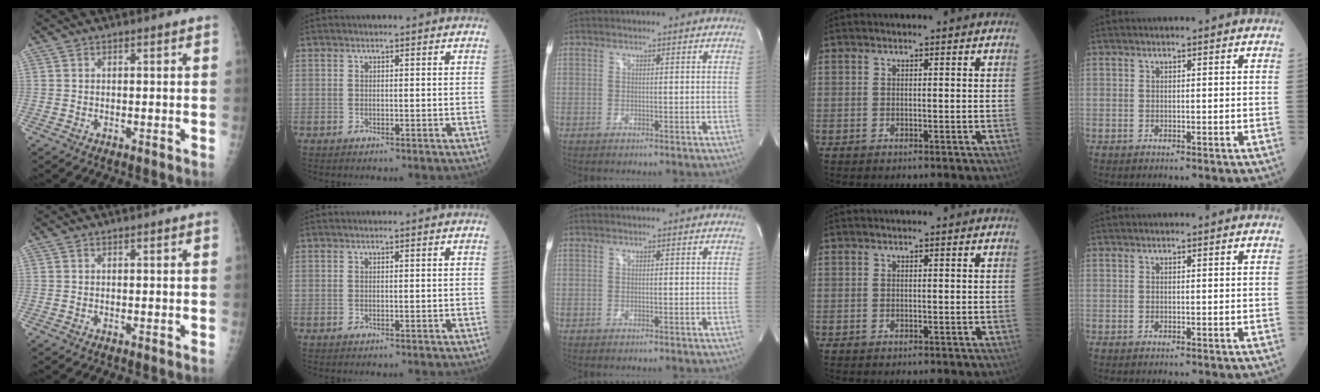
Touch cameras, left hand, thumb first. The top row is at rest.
{}